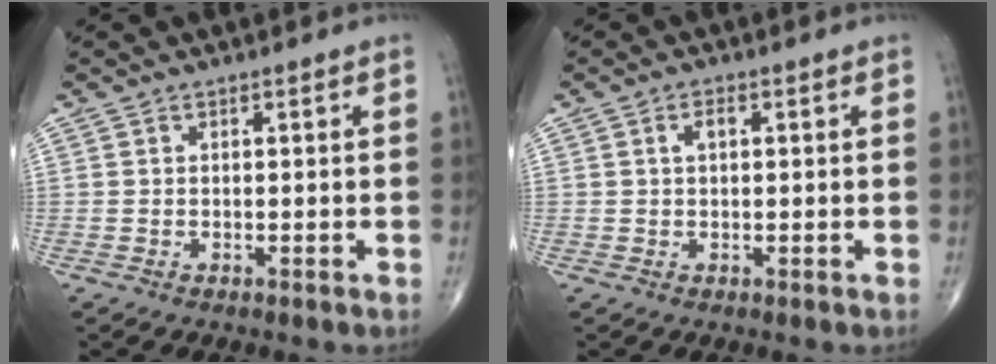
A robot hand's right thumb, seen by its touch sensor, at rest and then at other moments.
{"total": 2.0, "force": [0.5, 1.1, 1.6], "torque": [-0.030, 0.006, 0.008]}